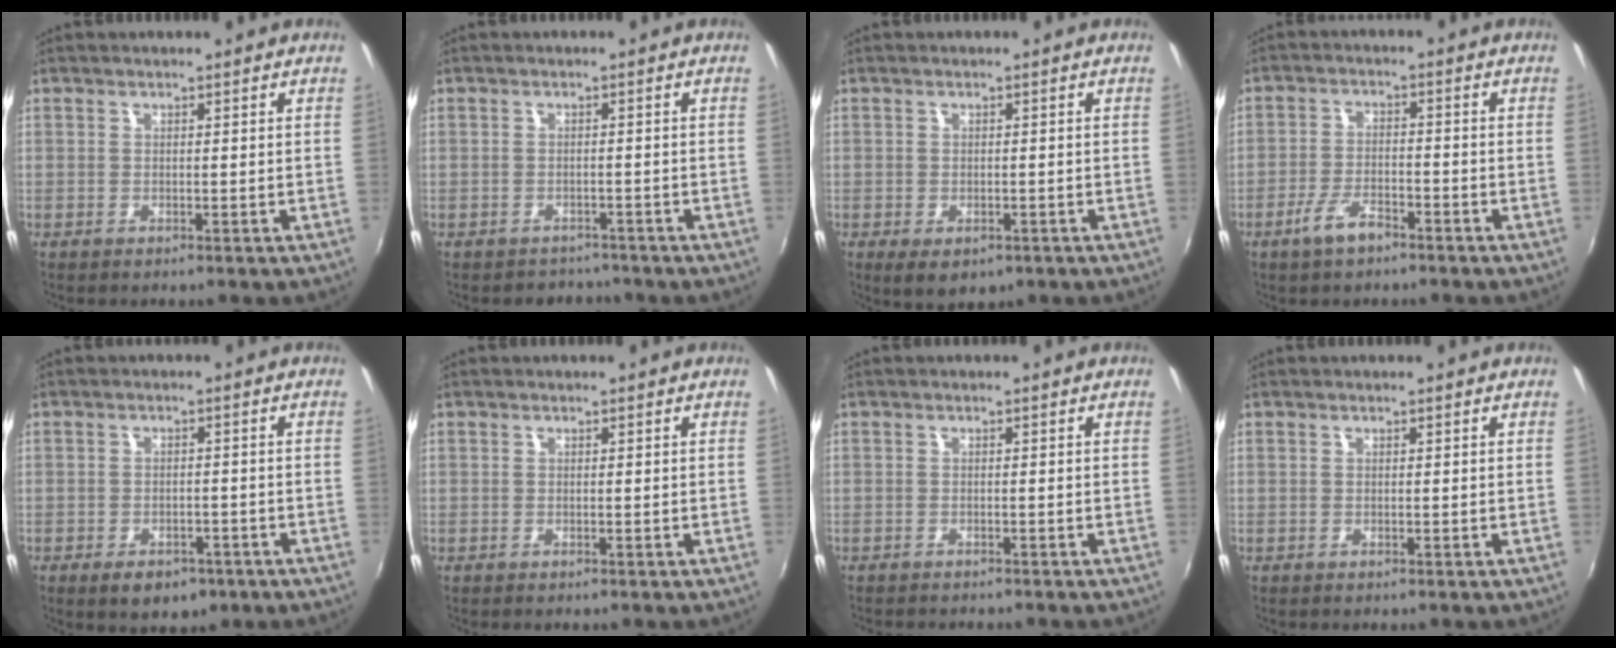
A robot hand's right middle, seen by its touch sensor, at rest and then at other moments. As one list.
[{"total": 3.0, "force": [-2.7, 1.3, -0.2], "torque": [-0.004, -0.002, -0.041]}, {"total": 4.2, "force": [-1.6, 2.5, 3.1], "torque": [-0.057, -0.020, -0.020]}, {"total": 5.1, "force": [-3.4, 1.6, 3.4], "torque": [-0.077, -0.004, -0.064]}, {"total": 5.9, "force": [-3.5, 3.3, 3.4], "torque": [-0.071, -0.009, -0.045]}, {"total": 0.6, "force": [0.4, -0.3, 0.0], "torque": [0.001, 0.000, 0.006]}, {"total": 2.0, "force": [-1.8, 0.1, 0.7], "torque": [-0.021, -0.014, -0.031]}, {"total": 0.0}]